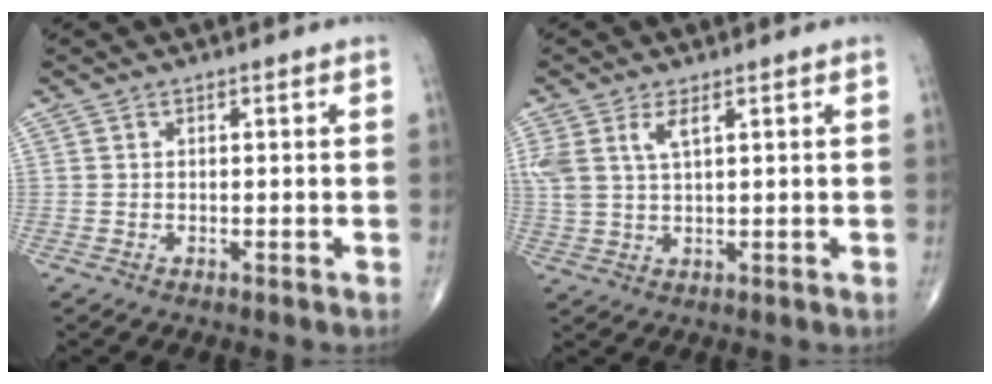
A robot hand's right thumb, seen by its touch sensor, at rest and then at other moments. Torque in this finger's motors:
{"motor_torque": [0.06, 0.13, 0.73, 0.52, 0.06]}